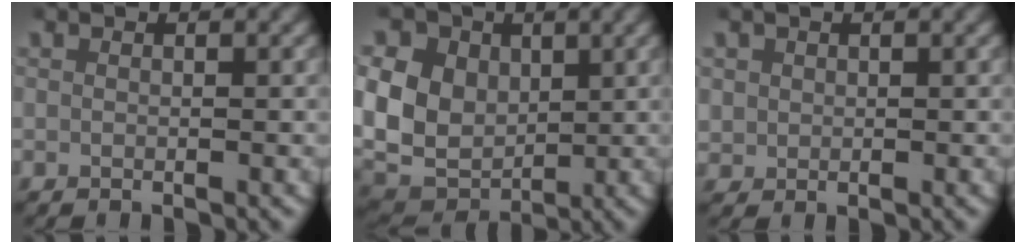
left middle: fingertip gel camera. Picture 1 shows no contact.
{"total": 16.0, "force": [2.2, 14.0, 7.4], "torque": [-0.185, -0.016, 0.025]}
{"total": 1.9, "force": [0.7, 1.7, 0.6], "torque": [-0.019, -0.003, 0.020]}